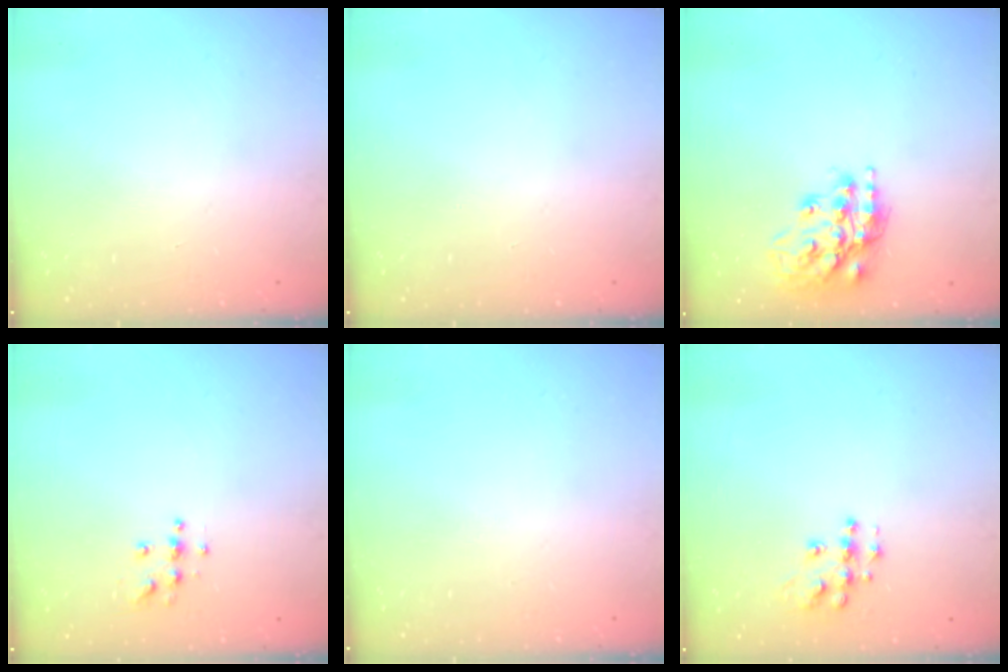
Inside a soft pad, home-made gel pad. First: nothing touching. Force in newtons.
{"total": 0.0}
{"total": 17.5, "press": 17.4, "slide": 1.4}
{"total": 4.9, "press": 4.9, "slide": 0.2}
{"total": 0.0}
{"total": 9.5, "press": 9.5, "slide": 0.6}